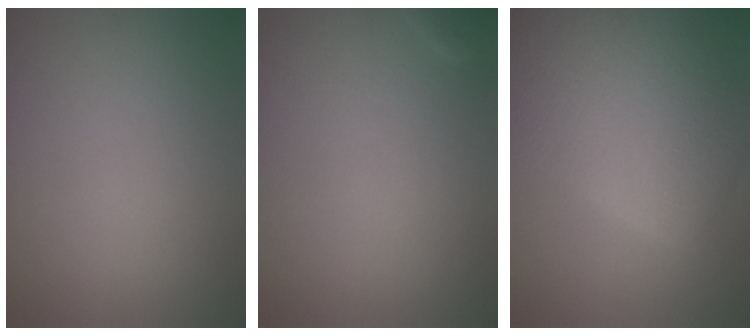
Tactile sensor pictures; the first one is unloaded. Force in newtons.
{"total": 1.2, "press": 1.2, "slide": 0.2}
{"total": 12.7, "press": 12.7, "slide": 0.6}